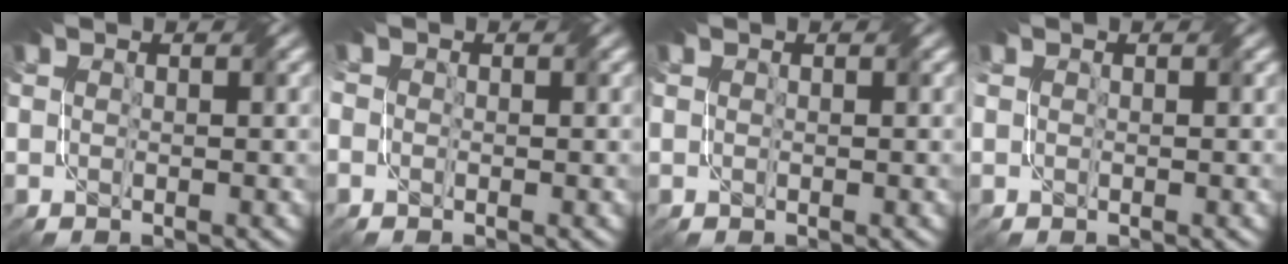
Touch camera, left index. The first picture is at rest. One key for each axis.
{"total": 0.9, "fx": -0.4, "fy": 0.7, "fz": 0.4, "tx": -0.009, "ty": 0.008, "tz": -0.017}
{"total": 0.0}
{"total": 0.6, "fx": 0.3, "fy": 0.4, "fz": 0.4, "tx": -0.006, "ty": 0.003, "tz": 0.005}